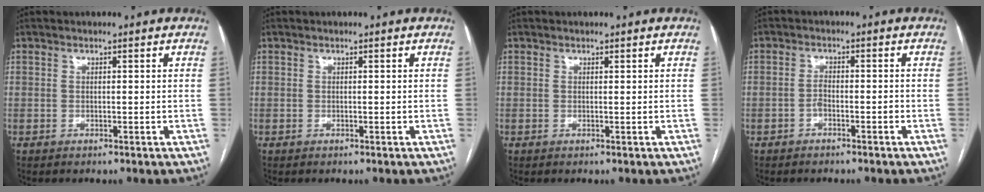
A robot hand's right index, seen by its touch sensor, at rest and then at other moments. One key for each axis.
{"total": 0.0}
{"total": 0.0}
{"total": 1.8, "fx": -1.0, "fy": 0.6, "fz": 1.3, "tx": -0.022, "ty": 0.003, "tz": -0.016}